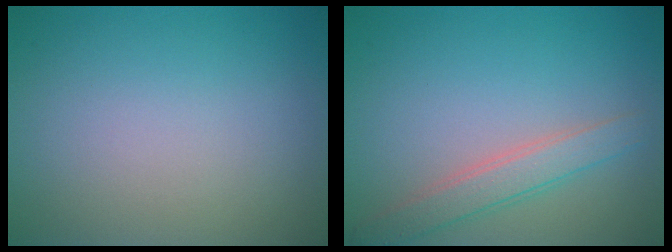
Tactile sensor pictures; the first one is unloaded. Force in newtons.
{"total": 2.7, "press": 2.7, "slide": 0.1}